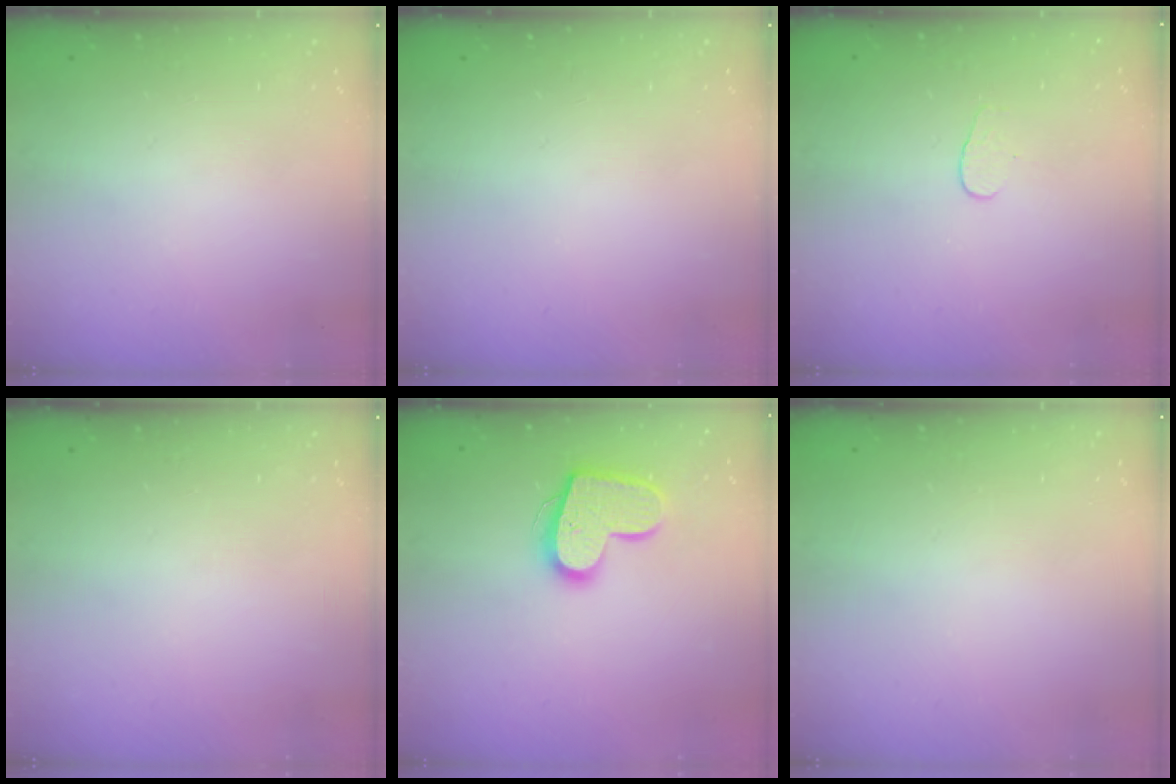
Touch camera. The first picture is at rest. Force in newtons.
{"total": 0.0}
{"total": 3.3, "press": 3.3, "slide": 0.3}
{"total": 0.0}
{"total": 14.8, "press": 14.8, "slide": 1.0}
{"total": 0.0}